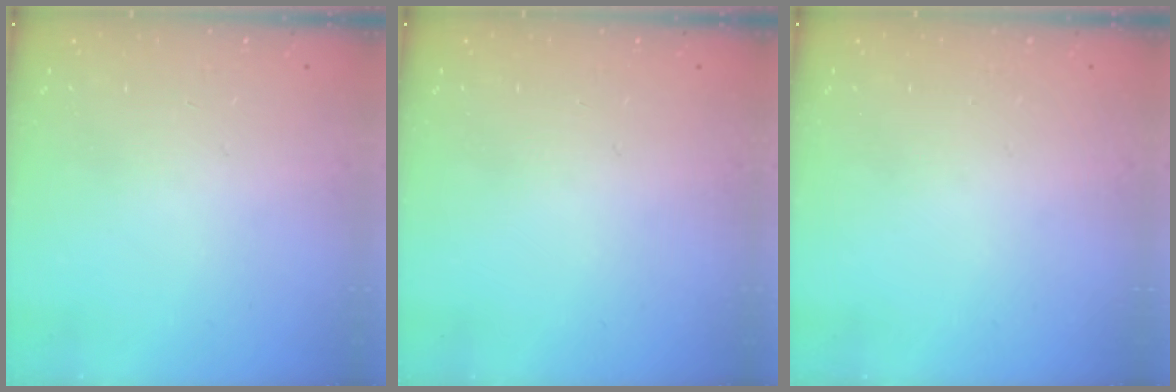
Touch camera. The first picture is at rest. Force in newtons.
{"total": 0.0}
{"total": 0.0}